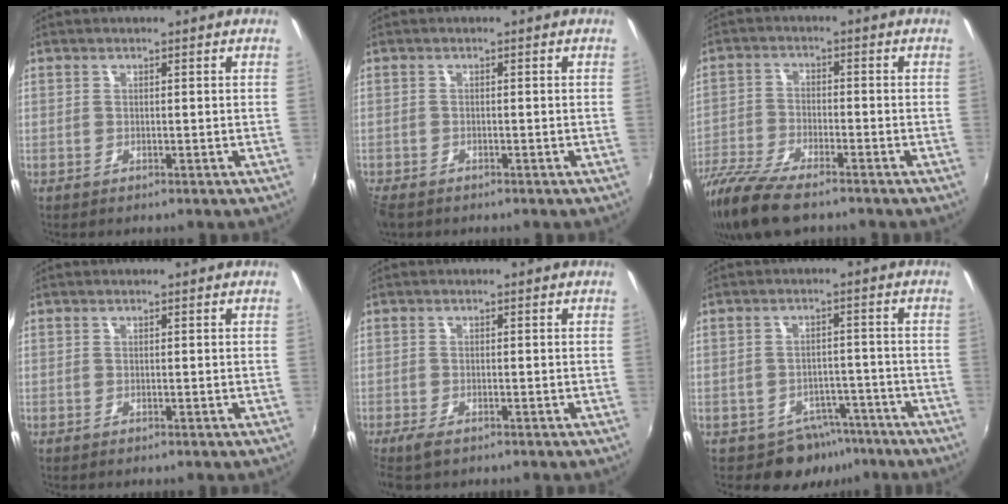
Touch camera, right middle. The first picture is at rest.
{"total": 3.6, "force": [-2.8, 1.5, 1.7], "torque": [-0.044, -0.018, -0.055]}
{"total": 13.0, "force": [-10.2, 3.4, 7.4], "torque": [-0.178, -0.035, -0.198]}
{"total": 0.0}
{"total": 2.8, "force": [-2.0, 0.9, 1.8], "torque": [-0.042, -0.009, -0.037]}
{"total": 6.6, "force": [-4.6, 4.6, 1.4], "torque": [-0.026, 0.024, -0.049]}